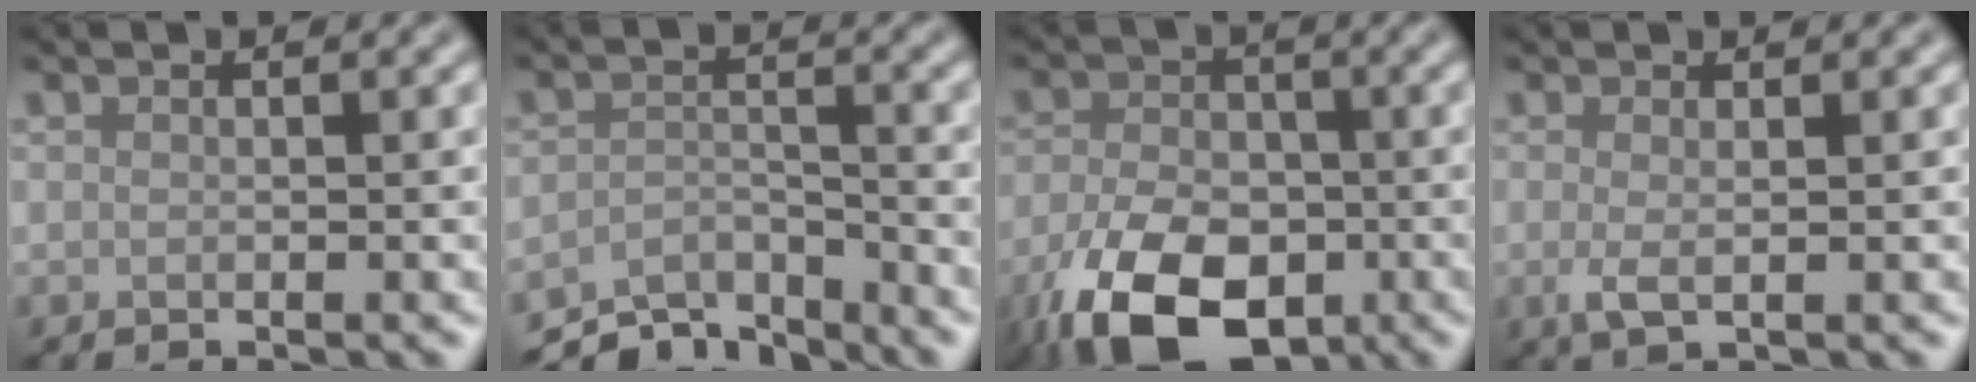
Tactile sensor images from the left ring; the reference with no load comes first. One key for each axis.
{"total": 5.3, "fx": -4.9, "fy": 1.4, "fz": 1.6, "tx": -0.025, "ty": -0.012, "tz": -0.085}
{"total": 10.5, "fx": -5.1, "fy": 6.2, "fz": 6.7, "tx": -0.147, "ty": -0.034, "tz": -0.093}
{"total": 1.6, "fx": 0.0, "fy": 0.4, "fz": 1.6, "tx": -0.032, "ty": -0.003, "tz": -0.001}